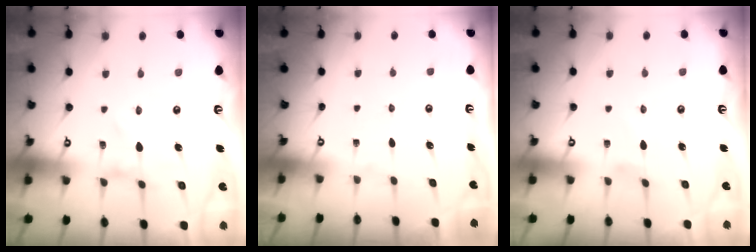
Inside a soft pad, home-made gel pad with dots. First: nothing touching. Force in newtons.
{"total": 0.0}
{"total": 0.0}